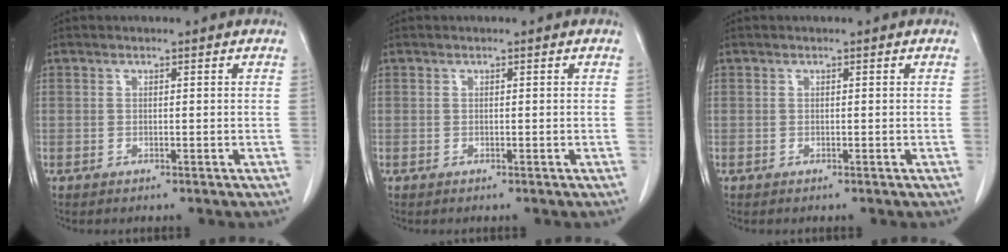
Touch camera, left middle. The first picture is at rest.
{"total": 0.0}
{"total": 0.0}